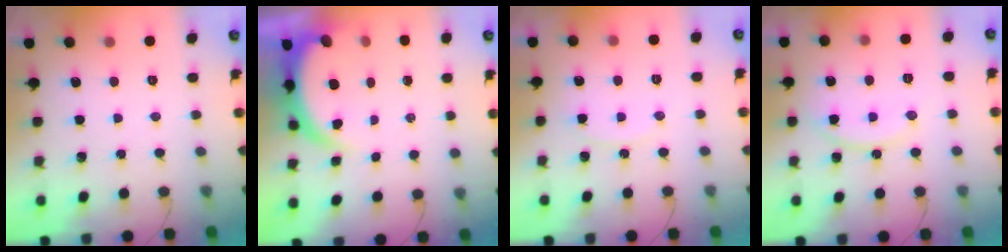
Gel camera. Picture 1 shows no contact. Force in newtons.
{"total": 5.3, "press": 5.3, "slide": 0.3}
{"total": 6.1, "press": 6.1, "slide": 0.4}
{"total": 10.1, "press": 10.1, "slide": 0.2}